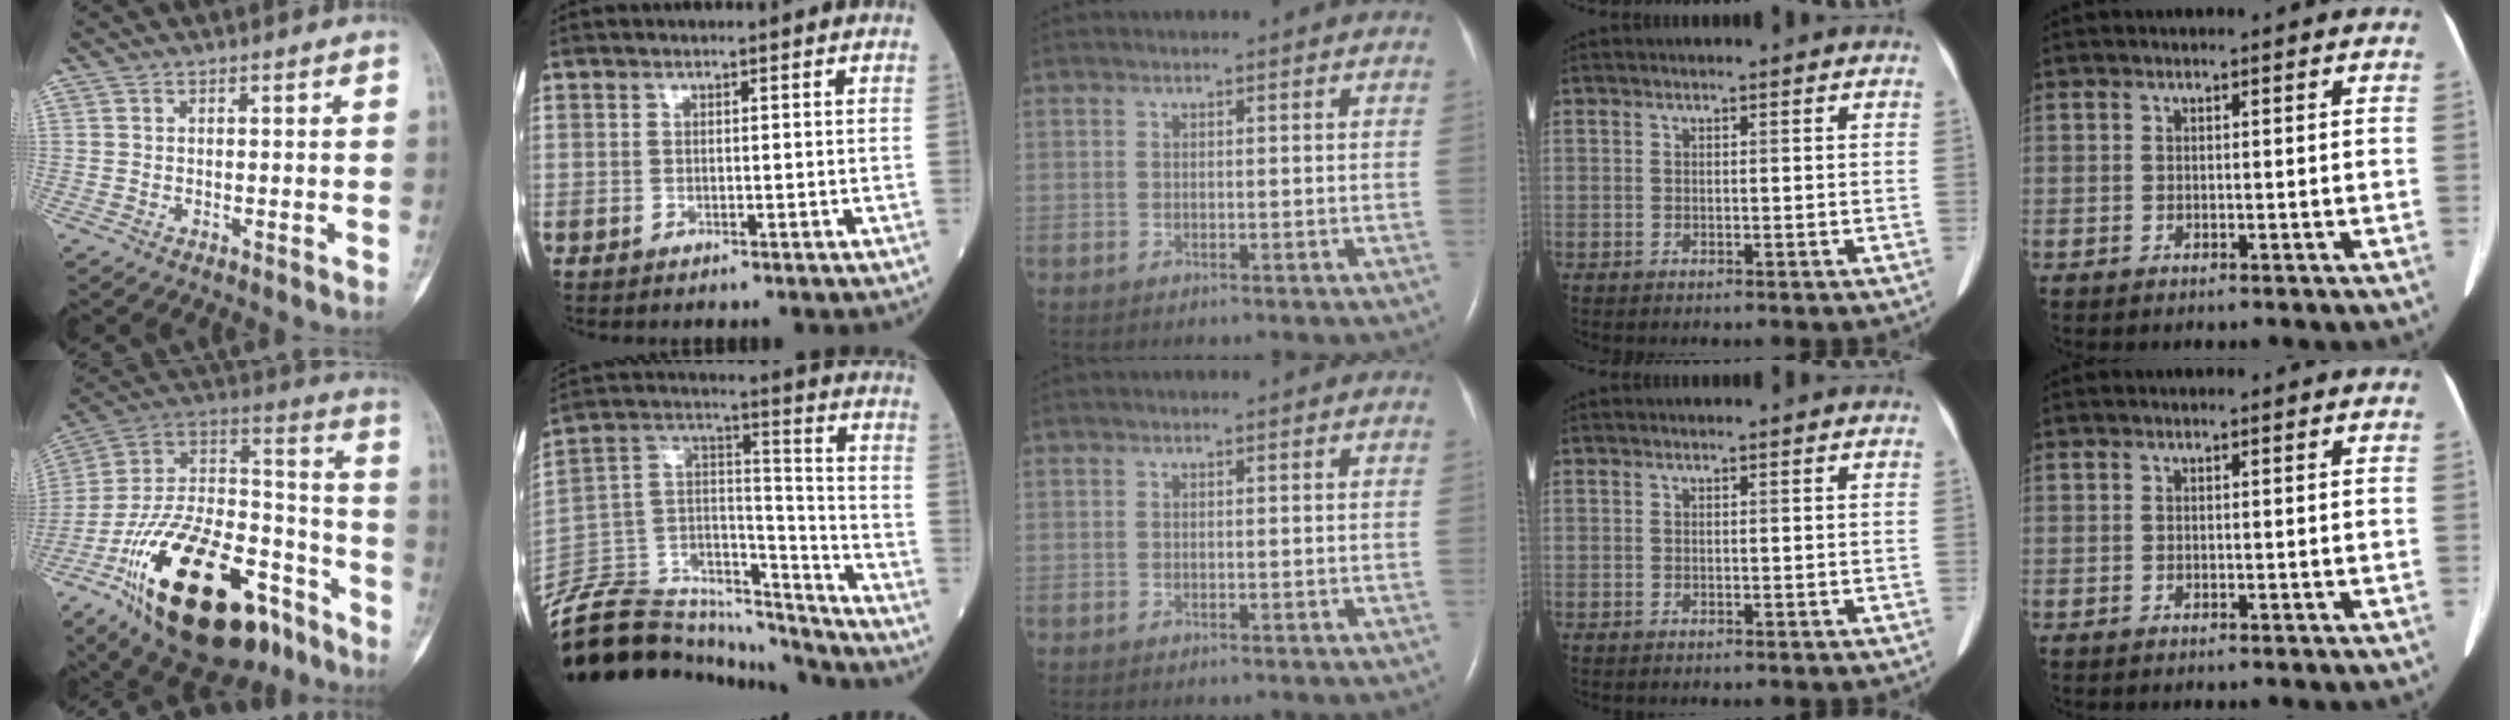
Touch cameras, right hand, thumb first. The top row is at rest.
{"thumb": {"total": 34.3, "force": [-18.9, 16.1, 23.6], "torque": [-0.413, 0.066, -0.312]}, "index": {"total": 23.7, "force": [-22.3, 4.8, 6.4], "torque": [-0.148, 0.032, -0.375]}}